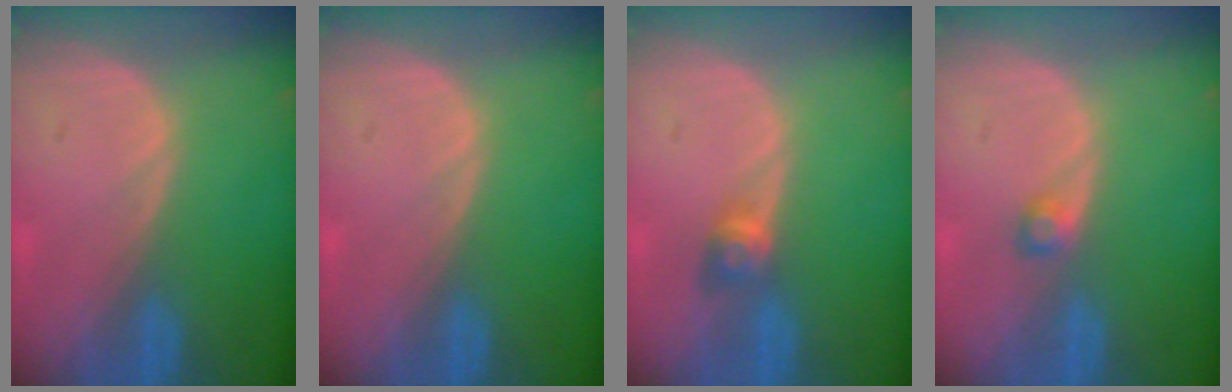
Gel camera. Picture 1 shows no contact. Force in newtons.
{"total": 0.0}
{"total": 2.9, "press": 2.5, "slide": 1.5}
{"total": 1.6, "press": 1.6, "slide": 0.3}